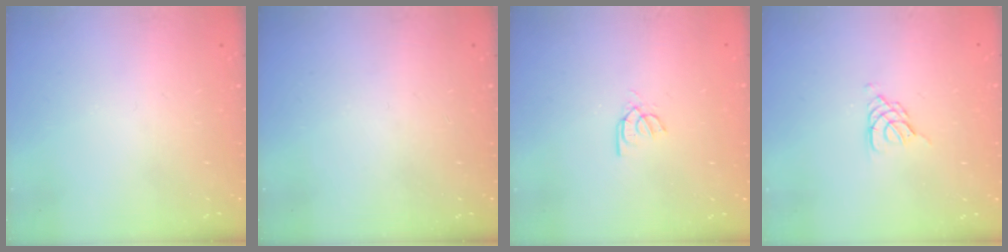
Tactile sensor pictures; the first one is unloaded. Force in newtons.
{"total": 0.0}
{"total": 2.9, "press": 2.9, "slide": 0.3}
{"total": 4.1, "press": 4.1, "slide": 0.6}